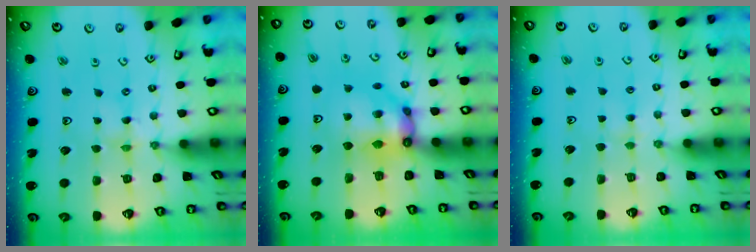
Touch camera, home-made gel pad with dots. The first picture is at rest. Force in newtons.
{"total": 10.1, "press": 10.1, "slide": 1.2}
{"total": 3.0, "press": 3.0, "slide": 0.4}